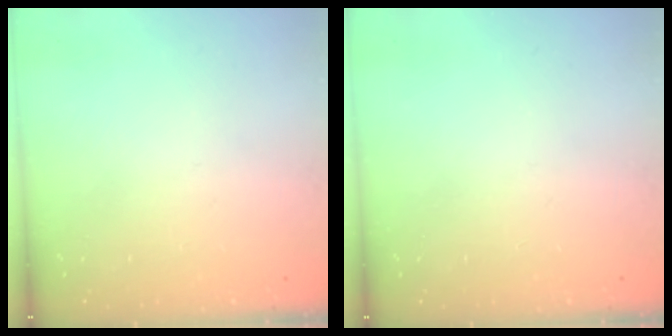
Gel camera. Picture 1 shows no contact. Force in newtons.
{"total": 0.0}